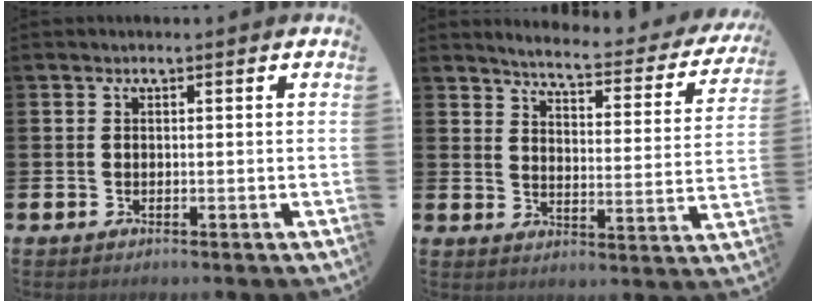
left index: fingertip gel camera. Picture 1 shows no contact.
{"total": 4.7, "force": [4.4, 0.4, 1.6], "torque": [-0.048, -0.038, 0.068]}